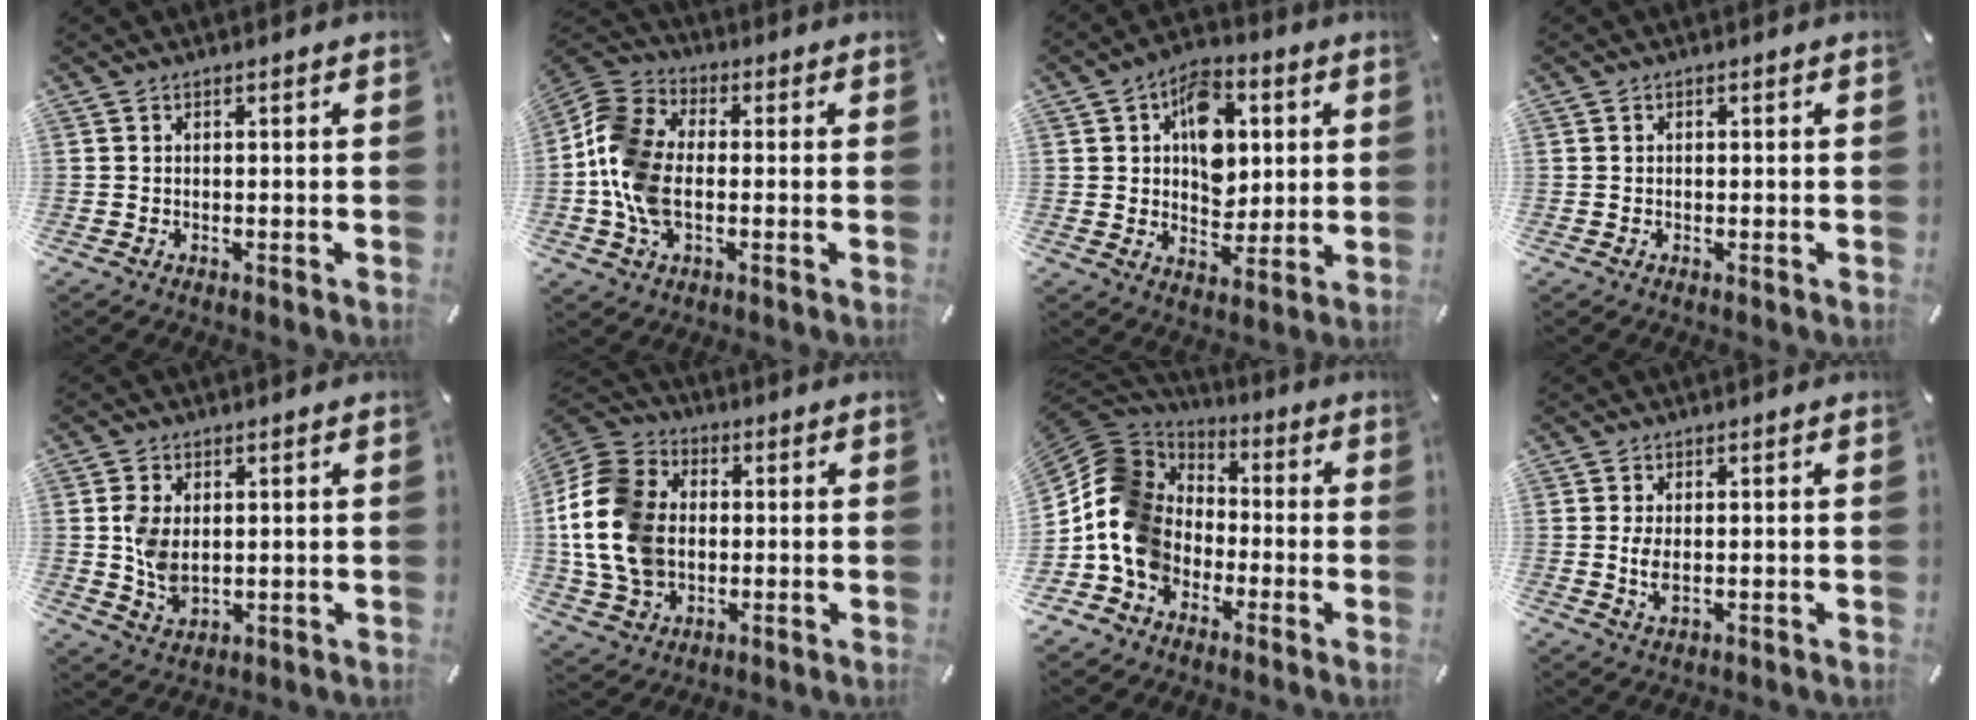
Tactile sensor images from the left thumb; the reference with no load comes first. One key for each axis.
{"total": 13.0, "fx": -2.4, "fy": 8.7, "fz": 9.4, "tx": -0.209, "ty": 0.013, "tz": -0.041}
{"total": 11.8, "fx": 2.8, "fy": 9.0, "fz": 7.1, "tx": -0.095, "ty": 0.003, "tz": 0.050}
{"total": 0.5, "fx": 0.0, "fy": 0.3, "fz": 0.4, "tx": -0.008, "ty": 0.001, "tz": -0.001}
{"total": 6.6, "fx": 0.8, "fy": 4.6, "fz": 4.6, "tx": -0.095, "ty": -0.002, "tz": 0.010}
{"total": 17.9, "fx": -0.4, "fy": 14.1, "fz": 11.0, "tx": -0.262, "ty": 0.017, "tz": -0.010}
{"total": 14.9, "fx": -4.0, "fy": 12.9, "fz": 6.3, "tx": -0.159, "ty": 0.019, "tz": -0.075}
{"total": 3.7, "fx": 0.1, "fy": 1.6, "fz": 3.3, "tx": -0.077, "ty": -0.009, "tz": -0.007}